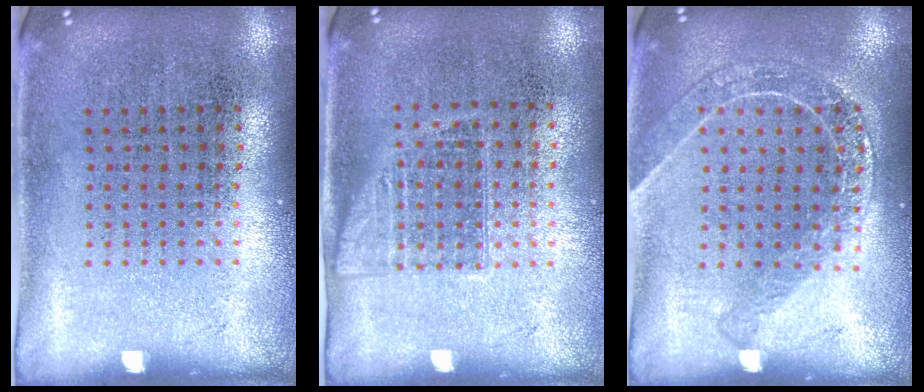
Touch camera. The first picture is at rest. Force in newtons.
{"total": 1.0, "press": 0.9, "slide": 0.5}
{"total": 1.6, "press": 1.5, "slide": 0.5}